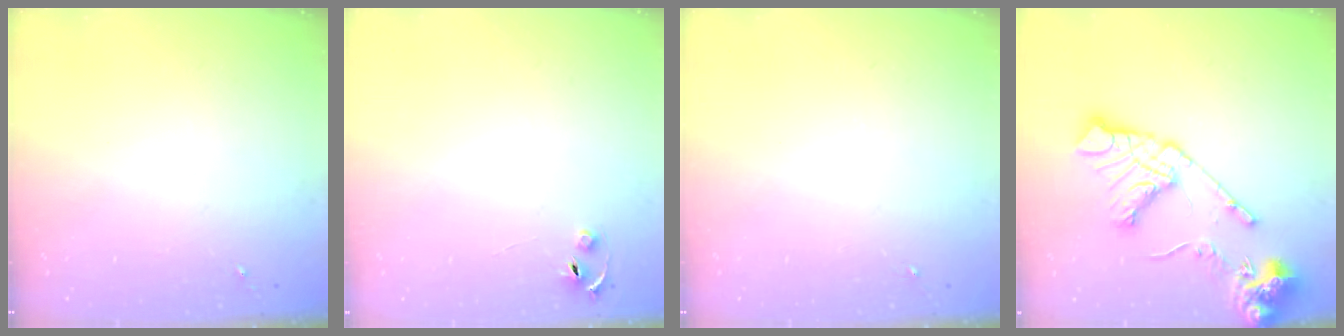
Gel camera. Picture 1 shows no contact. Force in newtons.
{"total": 4.0, "press": 3.9, "slide": 0.4}
{"total": 0.0}
{"total": 18.2, "press": 18.0, "slide": 2.5}